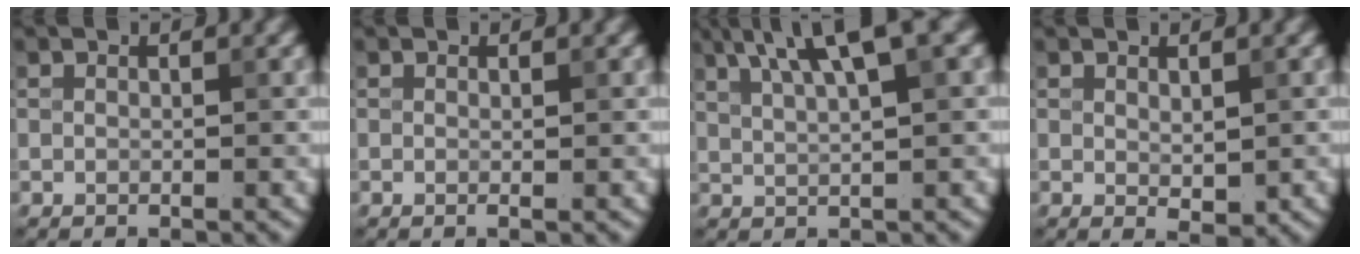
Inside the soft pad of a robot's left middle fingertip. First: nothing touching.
{"total": 0.5, "force": [0.0, 0.1, 0.5], "torque": [-0.007, -0.004, -0.002]}
{"total": 6.9, "force": [3.8, 1.5, 5.6], "torque": [-0.083, 0.018, 0.065]}
{"total": 1.2, "force": [0.4, 0.5, 1.1], "torque": [-0.016, -0.006, 0.013]}